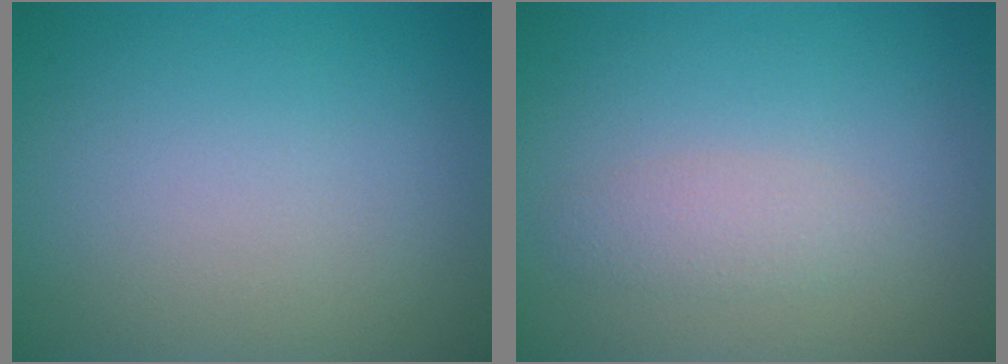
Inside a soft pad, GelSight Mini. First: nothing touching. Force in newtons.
{"total": 1.7, "press": 1.7, "slide": 0.1}